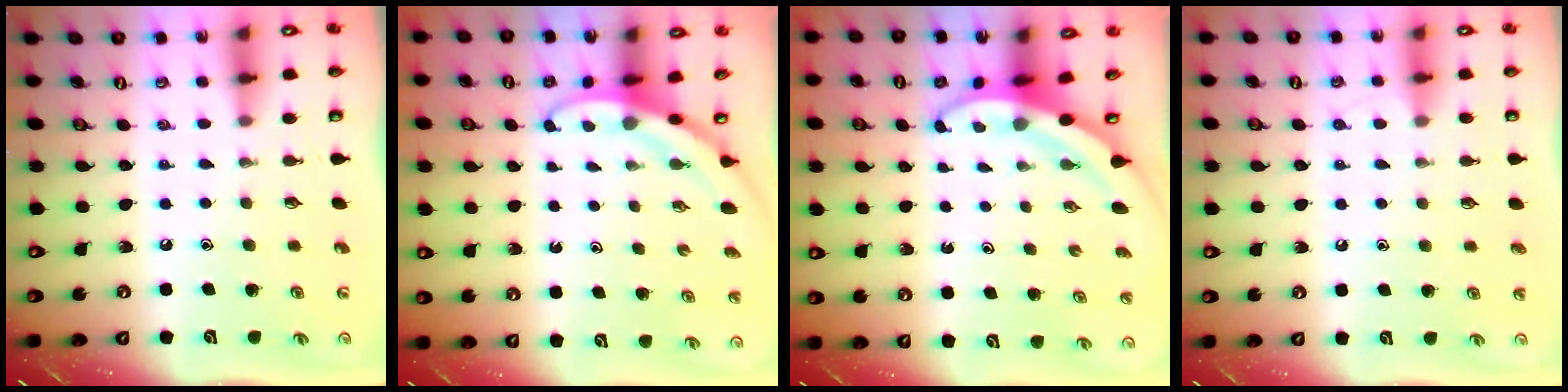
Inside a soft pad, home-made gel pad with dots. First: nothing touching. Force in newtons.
{"total": 3.1, "press": 3.1, "slide": 0.1}
{"total": 3.3, "press": 3.3, "slide": 0.3}
{"total": 2.4, "press": 2.4, "slide": 0.3}